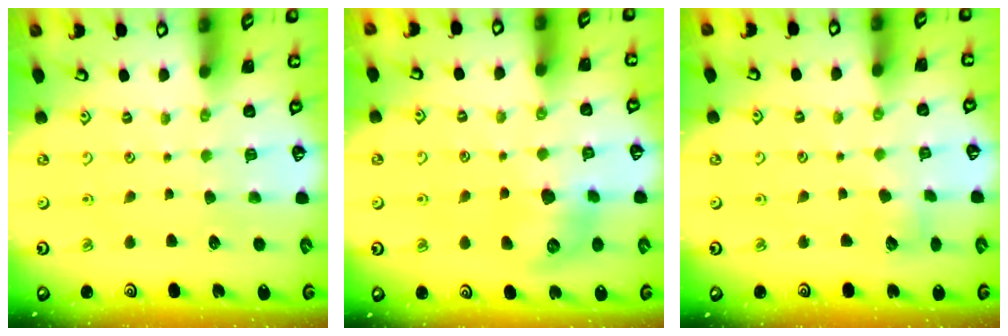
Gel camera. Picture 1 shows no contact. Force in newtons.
{"total": 10.7, "press": 10.7, "slide": 0.7}
{"total": 5.2, "press": 5.2, "slide": 0.3}